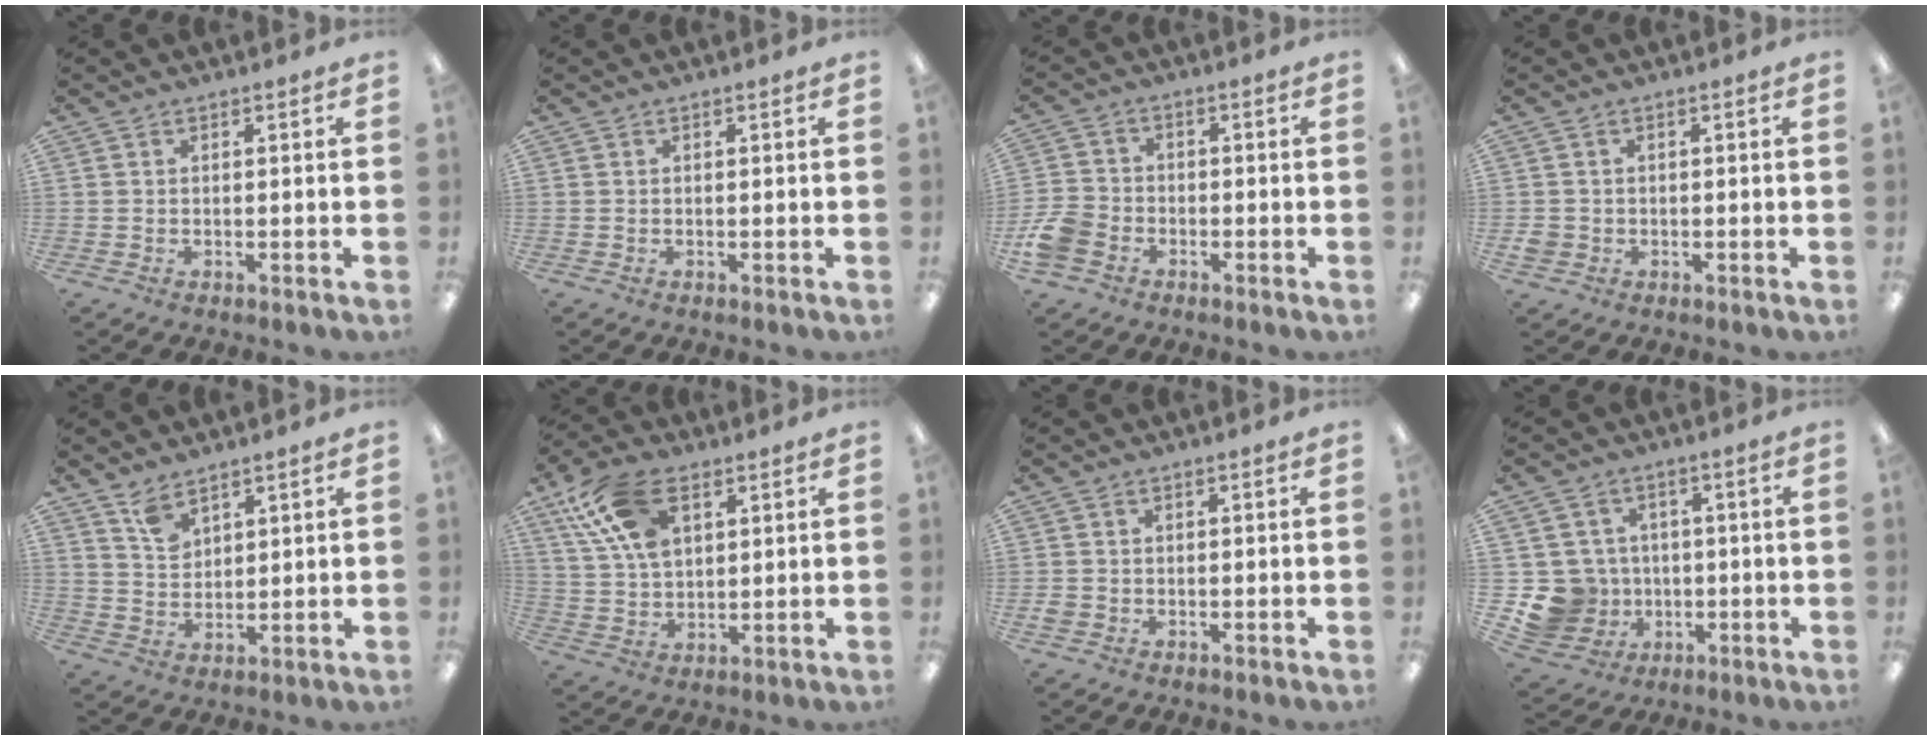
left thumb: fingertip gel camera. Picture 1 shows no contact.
{"total": 0.0}
{"total": 6.8, "force": [-3.0, 5.1, 3.2], "torque": [-0.074, 0.018, -0.056]}
{"total": 2.3, "force": [-0.3, 2.2, 0.9], "torque": [-0.016, 0.004, -0.005]}
{"total": 5.7, "force": [4.4, 2.9, 2.2], "torque": [-0.040, -0.021, 0.081]}
{"total": 14.2, "force": [6.6, 8.3, 9.4], "torque": [-0.204, -0.003, 0.123]}
{"total": 1.7, "force": [-0.2, 1.5, 0.8], "torque": [-0.014, 0.004, -0.004]}
{"total": 10.6, "force": [-1.8, 10.2, 2.5], "torque": [-0.091, 0.019, -0.020]}